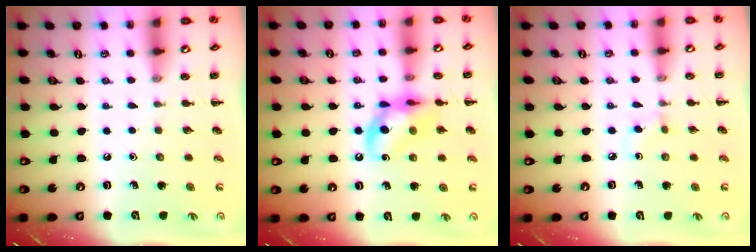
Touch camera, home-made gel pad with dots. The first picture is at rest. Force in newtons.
{"total": 13.0, "press": 12.7, "slide": 2.8}
{"total": 2.9, "press": 2.7, "slide": 1.0}